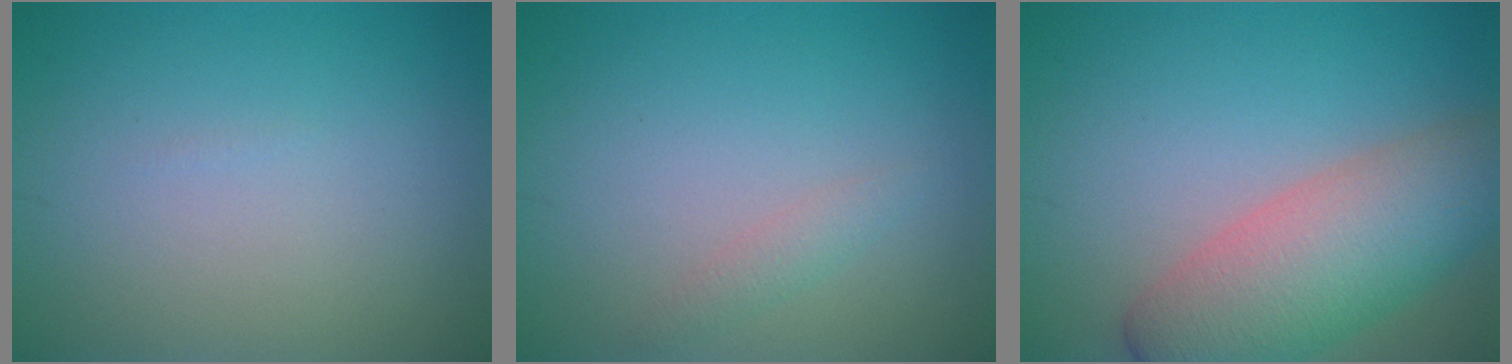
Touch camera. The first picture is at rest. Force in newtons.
{"total": 1.1, "press": 1.1, "slide": 0.0}
{"total": 8.0, "press": 8.0, "slide": 0.8}